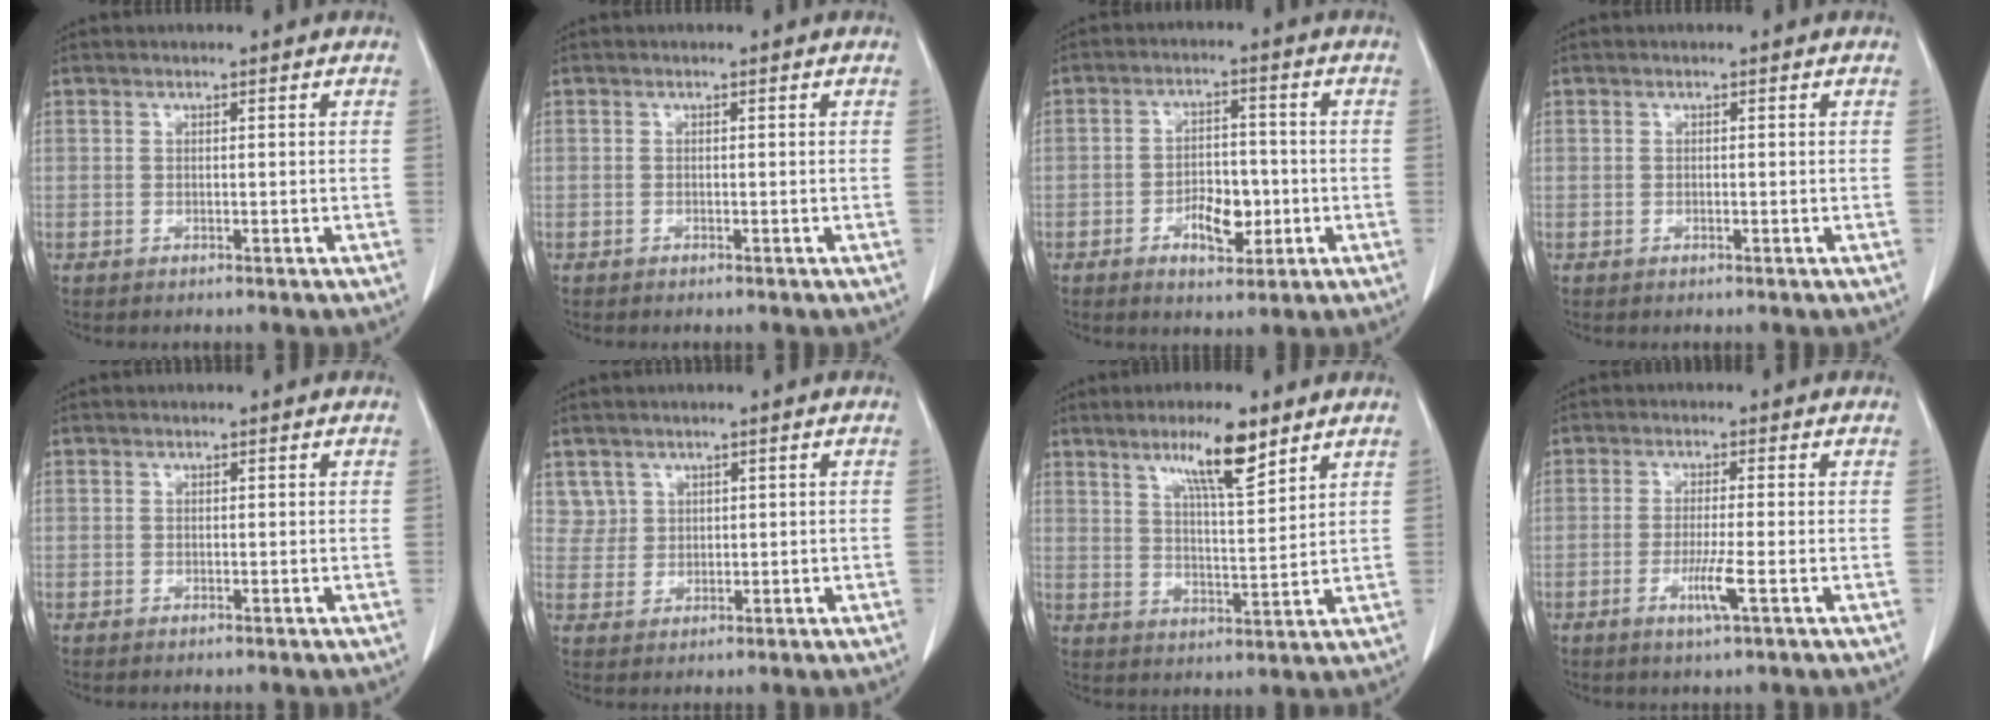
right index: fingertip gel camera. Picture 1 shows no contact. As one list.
[{"total": 0.0}, {"total": 6.2, "force": [-2.0, 3.2, 5.0], "torque": [-0.083, 0.006, -0.026]}, {"total": 0.0}, {"total": 0.0}, {"total": 3.1, "force": [1.8, 2.5, -0.2], "torque": [0.016, 0.006, 0.032]}, {"total": 9.1, "force": [6.0, 1.2, 6.8], "torque": [-0.118, -0.002, 0.103]}, {"total": 4.2, "force": [-1.5, -0.3, 3.9], "torque": [-0.076, -0.010, -0.029]}]